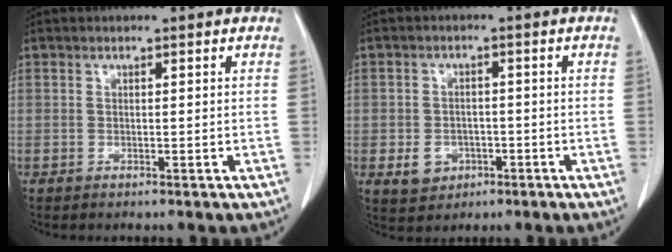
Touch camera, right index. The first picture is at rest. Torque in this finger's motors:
{"motor_torque": [-0.25, 0.21, -0.42, -0.20]}